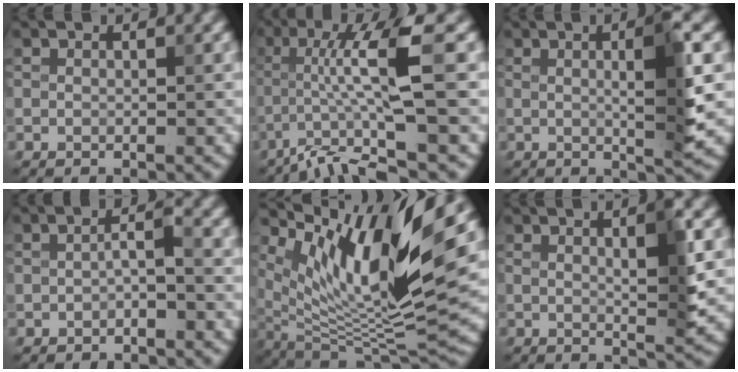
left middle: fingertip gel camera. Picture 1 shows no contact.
{"total": 5.5, "force": [-1.6, -0.1, 5.3], "torque": [-0.103, 0.008, -0.034]}
{"total": 5.4, "force": [0.8, 0.8, 5.3], "torque": [-0.076, 0.004, 0.013]}
{"total": 1.6, "force": [-0.7, 0.9, 1.1], "torque": [-0.019, 0.005, -0.013]}
{"total": 12.3, "force": [6.5, 3.5, 9.8], "torque": [-0.172, -0.006, 0.130]}
{"total": 4.0, "force": [1.1, 0.7, 3.8], "torque": [-0.050, -0.004, 0.016]}